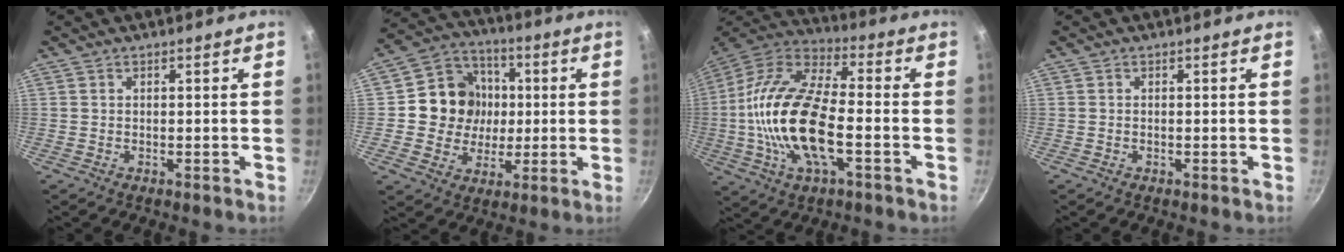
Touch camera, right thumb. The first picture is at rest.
{"total": 13.4, "force": [0.9, 12.3, 5.1], "torque": [-0.054, 0.018, 0.006]}
{"total": 21.4, "force": [-3.6, 9.4, 18.9], "torque": [-0.361, 0.032, -0.082]}
{"total": 0.0}